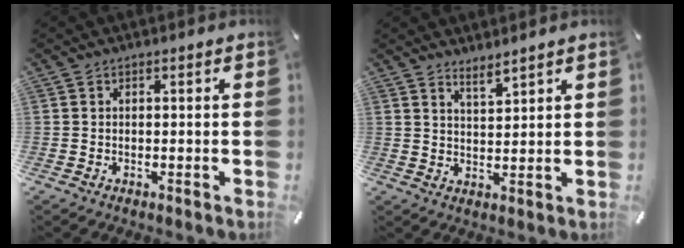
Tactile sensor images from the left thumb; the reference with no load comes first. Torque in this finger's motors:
{"motor_torque": [0.45, -0.28, -0.07, -0.03, -0.02]}